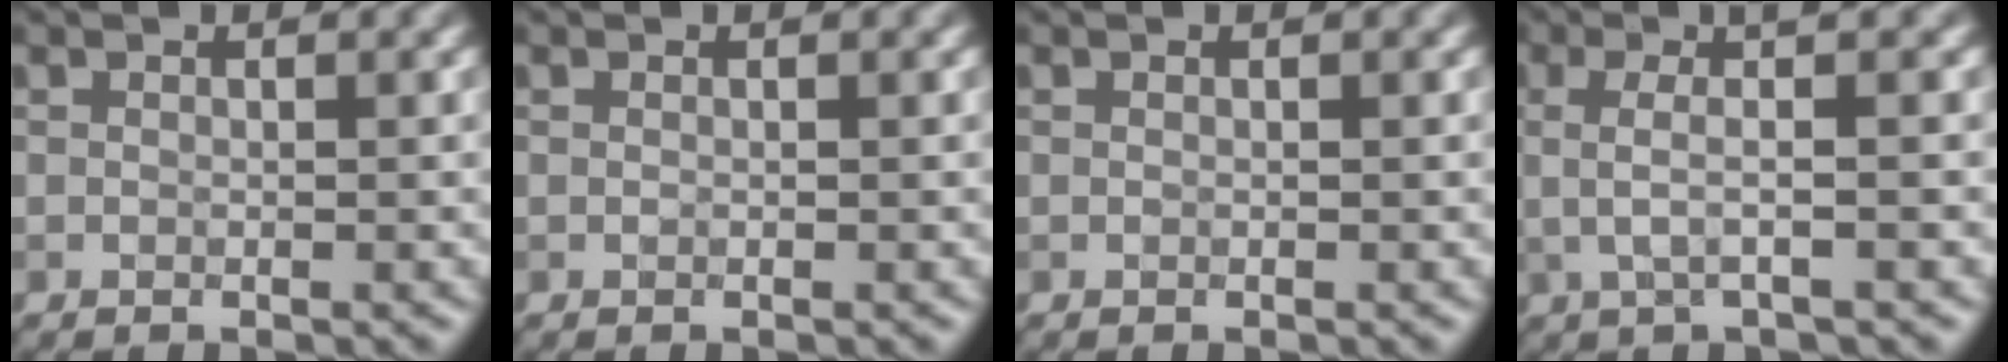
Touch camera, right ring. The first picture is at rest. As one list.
[{"total": 0.0}, {"total": 0.0}, {"total": 3.4, "force": [0.4, 0.7, 3.3], "torque": [-0.062, 0.004, 0.005]}]